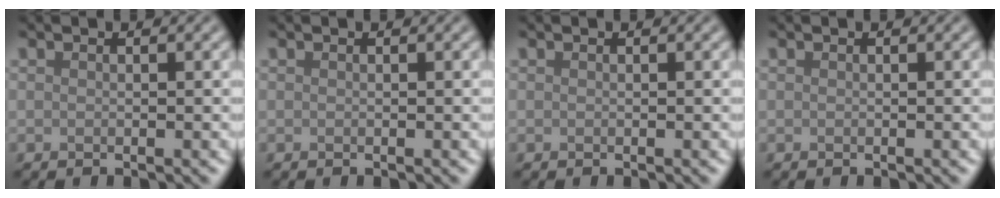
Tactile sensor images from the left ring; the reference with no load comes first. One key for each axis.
{"total": 0.0}
{"total": 0.0}
{"total": 0.0}